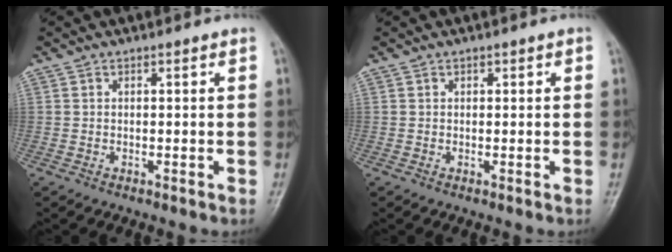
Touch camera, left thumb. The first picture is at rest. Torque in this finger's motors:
{"motor_torque": [-0.34, 0.10, -0.43, -0.13, 0.04]}